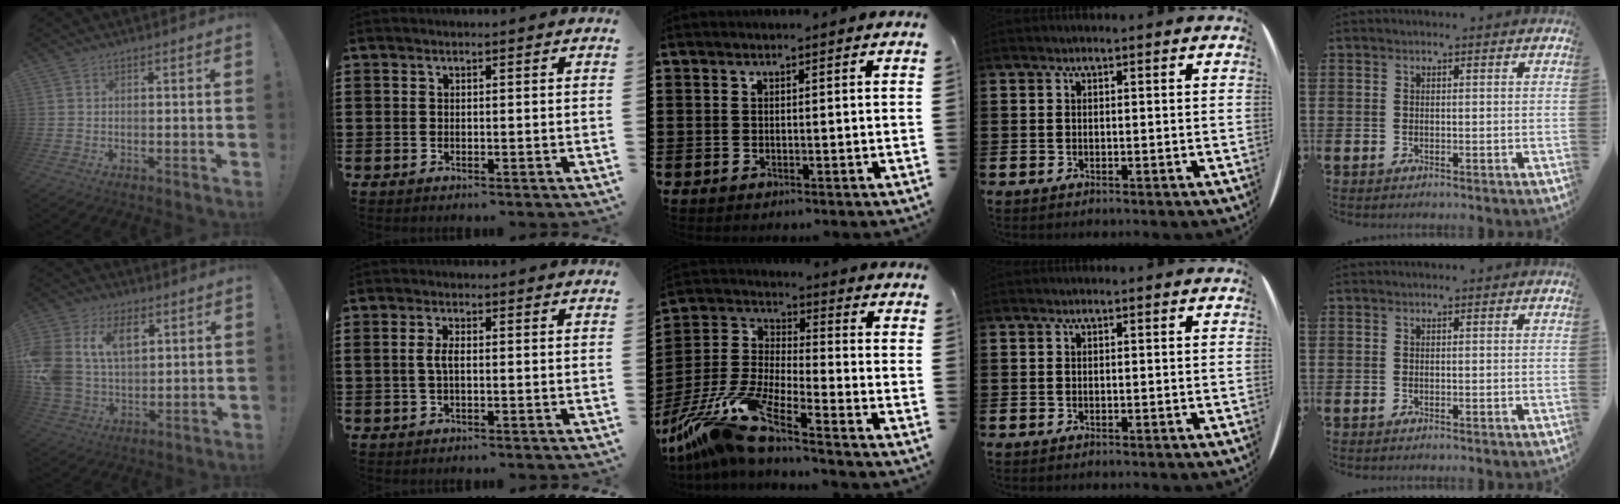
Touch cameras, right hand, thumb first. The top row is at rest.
{"thumb": {"total": 16.7, "force": [6.2, 11.7, 10.1], "torque": [-0.194, -0.026, 0.115]}, "index": {"total": 2.4, "force": [0.0, 0.9, 2.3], "torque": [-0.059, -0.005, -0.006]}, "middle": {"total": 12.0, "force": [-9.7, 0.8, 6.9], "torque": [-0.166, -0.003, -0.200]}}